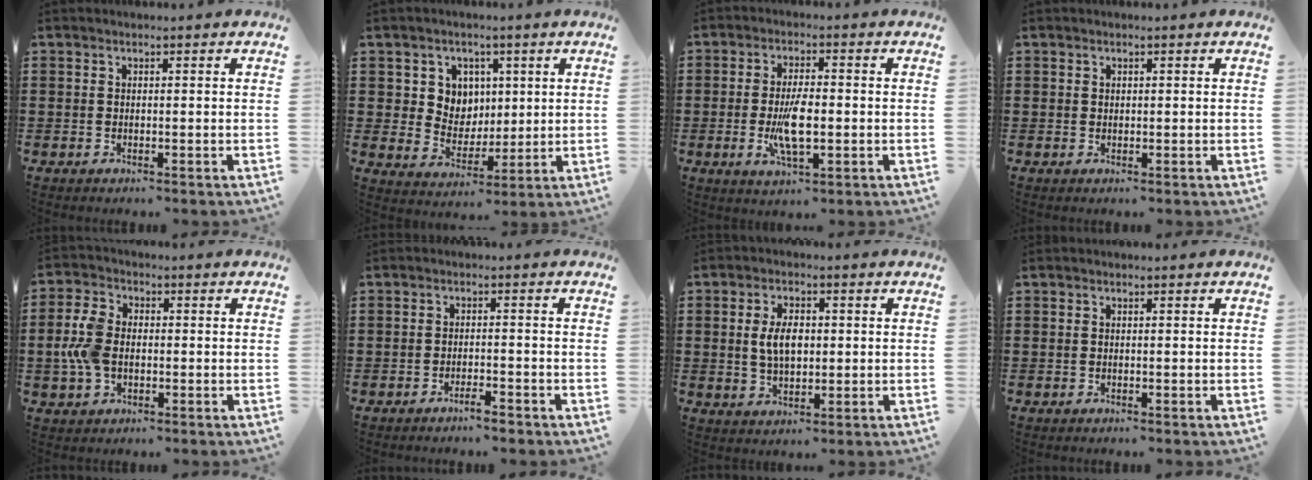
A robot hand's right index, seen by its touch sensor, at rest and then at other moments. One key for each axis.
{"total": 6.0, "fx": 2.3, "fy": 5.4, "fz": 1.0, "tx": -0.043, "ty": 0.008, "tz": 0.040}
{"total": 7.2, "fx": -1.1, "fy": 2.6, "fz": 6.6, "tx": -0.140, "ty": -0.007, "tz": -0.025}
{"total": 0.6, "fx": 0.3, "fy": 0.5, "fz": 0.1, "tx": -0.003, "ty": 0.004, "tz": 0.005}
{"total": 6.5, "fx": -0.8, "fy": 4.4, "fz": 4.7, "tx": -0.122, "ty": -0.001, "tz": -0.021}
{"total": 2.1, "fx": -1.9, "fy": 0.2, "fz": 1.0, "tx": -0.018, "ty": 0.002, "tz": -0.036}
{"total": 5.2, "fx": 0.4, "fy": 2.9, "fz": 4.3, "tx": -0.088, "ty": 0.005, "tz": 0.001}
{"total": 0.0}